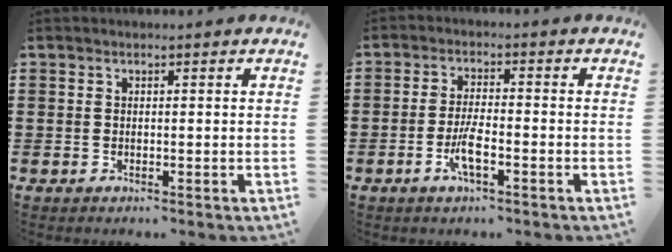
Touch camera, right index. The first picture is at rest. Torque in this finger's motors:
{"motor_torque": [1.72, 0.42, 0.40, 0.12]}